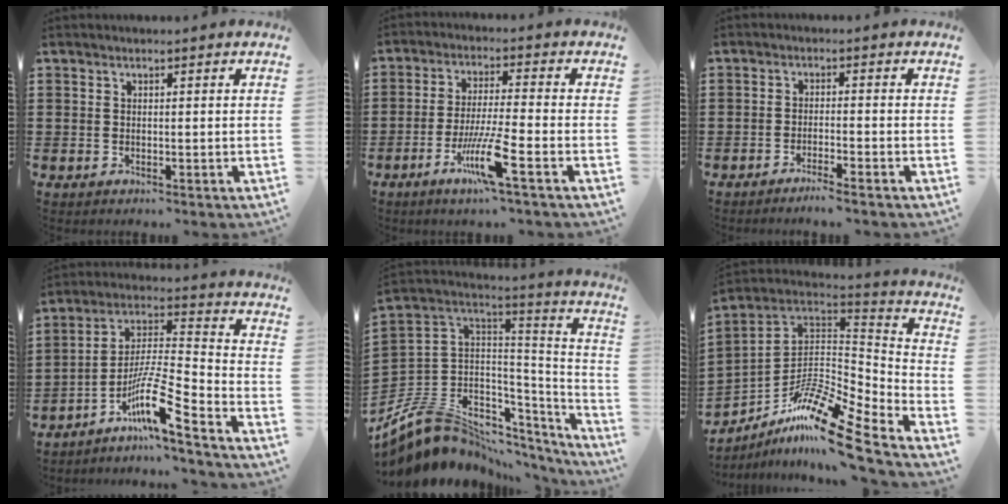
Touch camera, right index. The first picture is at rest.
{"total": 8.7, "force": [-4.4, 0.1, 7.5], "torque": [-0.156, -0.013, -0.086]}
{"total": 2.1, "force": [-1.9, -0.5, 0.8], "torque": [-0.013, 0.000, -0.038]}
{"total": 10.8, "force": [-7.0, 1.1, 8.1], "torque": [-0.167, -0.010, -0.138]}
{"total": 9.5, "force": [-5.3, 7.1, 3.3], "torque": [-0.104, -0.006, -0.098]}
{"total": 14.6, "force": [-10.7, 2.4, 9.7], "torque": [-0.185, 0.018, -0.203]}